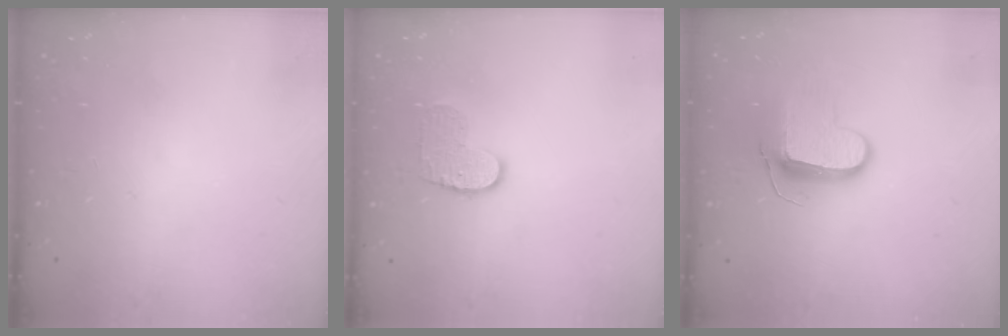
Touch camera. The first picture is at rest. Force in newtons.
{"total": 7.9, "press": 7.9, "slide": 0.3}
{"total": 9.6, "press": 9.6, "slide": 0.6}